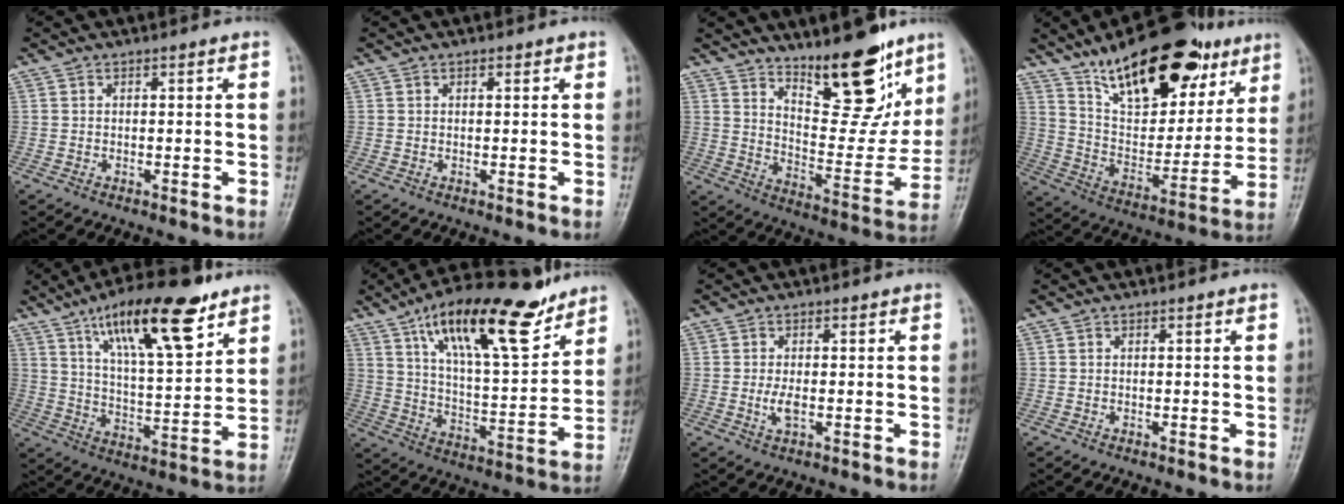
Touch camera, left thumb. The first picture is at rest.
{"total": 0.8, "force": [0.5, 0.5, 0.5], "torque": [-0.004, -0.001, 0.004]}
{"total": 18.1, "force": [12.1, 6.6, 11.8], "torque": [-0.117, -0.087, 0.198]}
{"total": 26.3, "force": [16.2, 12.0, 16.9], "torque": [-0.218, -0.050, 0.265]}
{"total": 19.1, "force": [11.0, 6.0, 14.3], "torque": [-0.205, -0.046, 0.187]}
{"total": 21.1, "force": [13.6, 6.8, 14.6], "torque": [-0.210, -0.061, 0.232]}
{"total": 2.7, "force": [-0.4, 1.2, 2.4], "torque": [-0.055, -0.005, -0.008]}
{"total": 0.0}